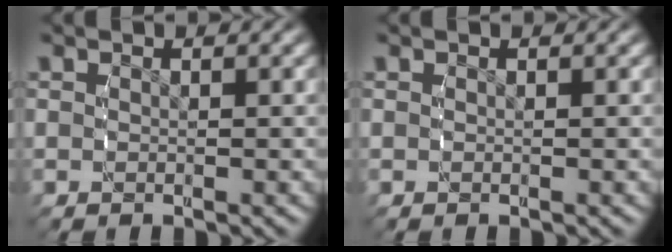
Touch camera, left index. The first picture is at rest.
{"total": 0.0}